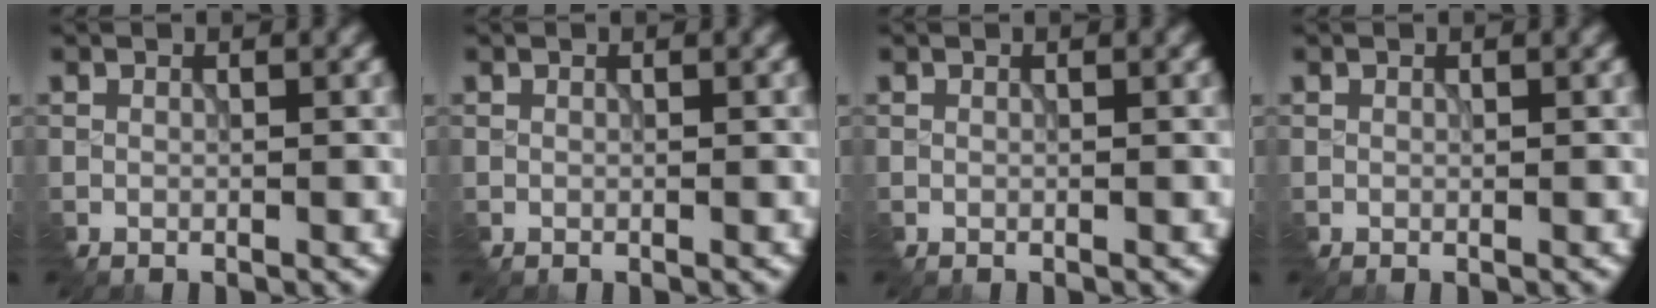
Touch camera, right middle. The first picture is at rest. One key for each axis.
{"total": 0.0}
{"total": 0.0}
{"total": 0.0}